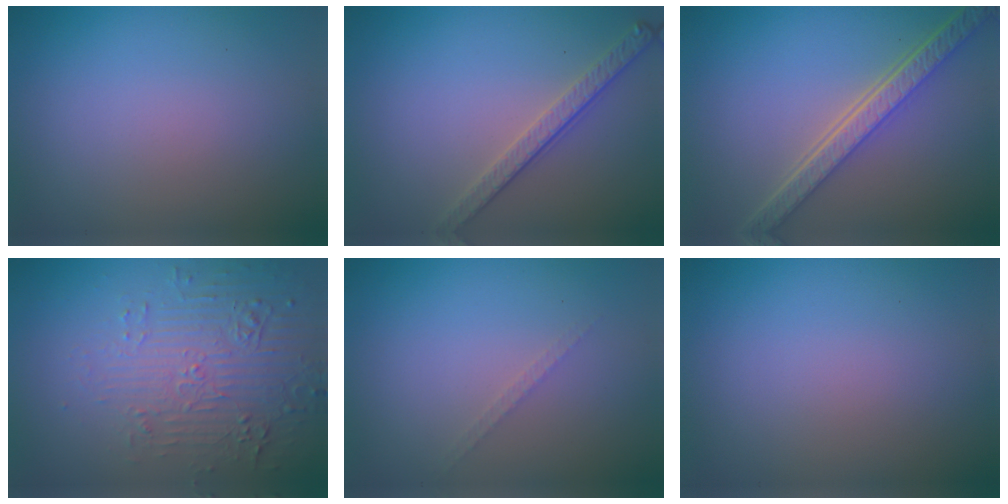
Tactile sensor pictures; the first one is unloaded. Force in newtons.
{"total": 2.8, "press": 2.5, "slide": 1.2}
{"total": 5.9, "press": 4.3, "slide": 4.0}
{"total": 5.3, "press": 3.6, "slide": 3.9}
{"total": 0.8, "press": 0.8, "slide": 0.0}
{"total": 0.0}